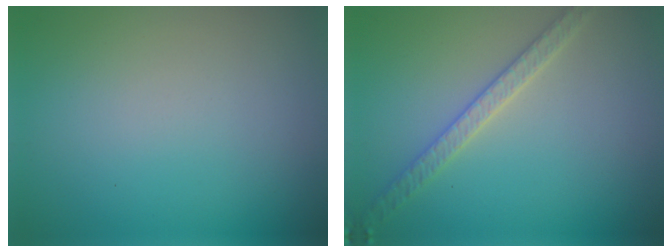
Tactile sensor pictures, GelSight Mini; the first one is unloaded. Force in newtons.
{"total": 2.9, "press": 2.8, "slide": 0.6}